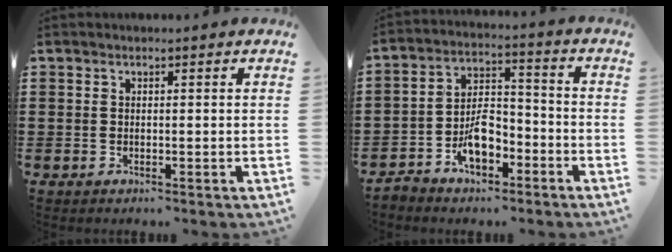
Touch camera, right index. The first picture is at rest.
{"total": 7.0, "force": [-4.1, 3.7, 4.4], "torque": [-0.082, 0.021, -0.076]}